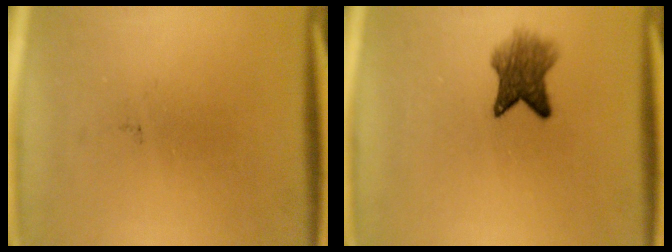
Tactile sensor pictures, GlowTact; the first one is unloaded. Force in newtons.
{"total": 5.6}